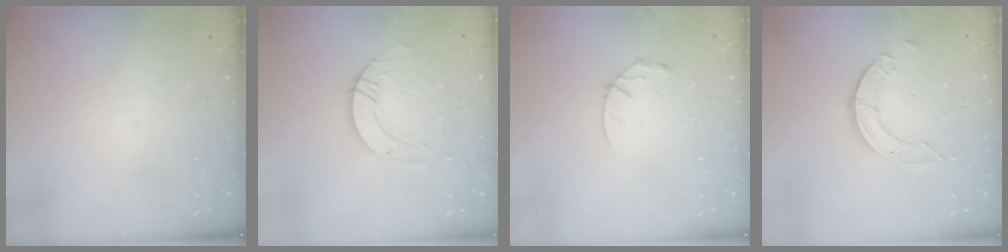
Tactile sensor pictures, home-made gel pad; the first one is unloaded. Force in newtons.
{"total": 5.0, "press": 5.0, "slide": 0.3}
{"total": 4.7, "press": 4.7, "slide": 0.4}
{"total": 3.7, "press": 3.6, "slide": 0.4}